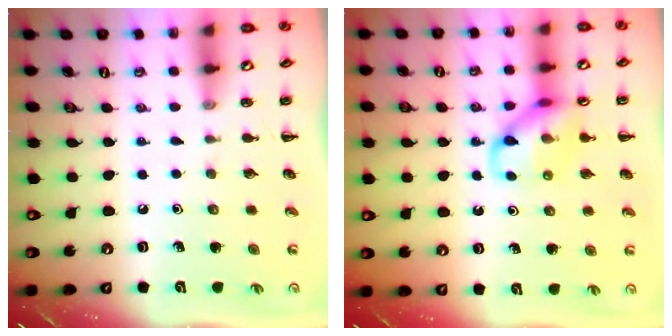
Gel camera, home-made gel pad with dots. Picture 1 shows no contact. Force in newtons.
{"total": 10.9, "press": 10.9, "slide": 0.9}